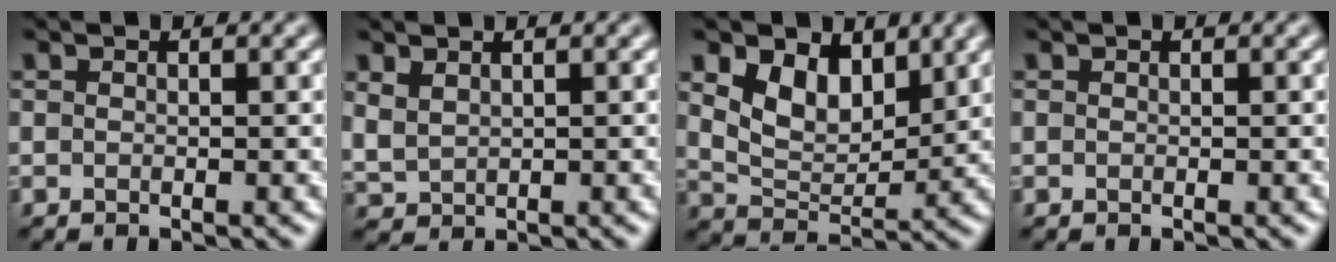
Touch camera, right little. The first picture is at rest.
{"total": 1.7, "force": [1.1, 0.9, 0.8], "torque": [-0.026, -0.002, 0.029]}
{"total": 5.2, "force": [2.5, 3.2, 3.2], "torque": [-0.070, -0.012, 0.040]}
{"total": 0.0}